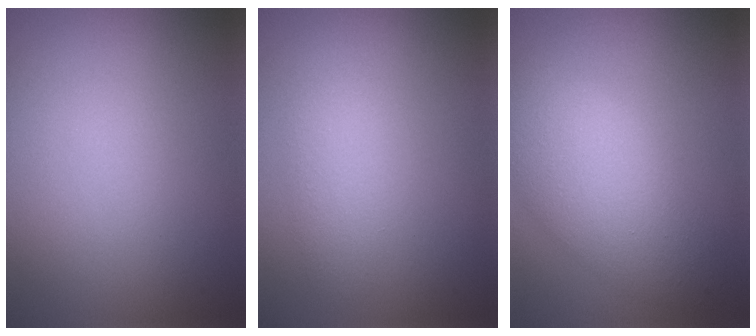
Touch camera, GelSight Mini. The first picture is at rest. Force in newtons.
{"total": 2.3, "press": 2.3, "slide": 0.2}
{"total": 5.8, "press": 5.8, "slide": 0.1}